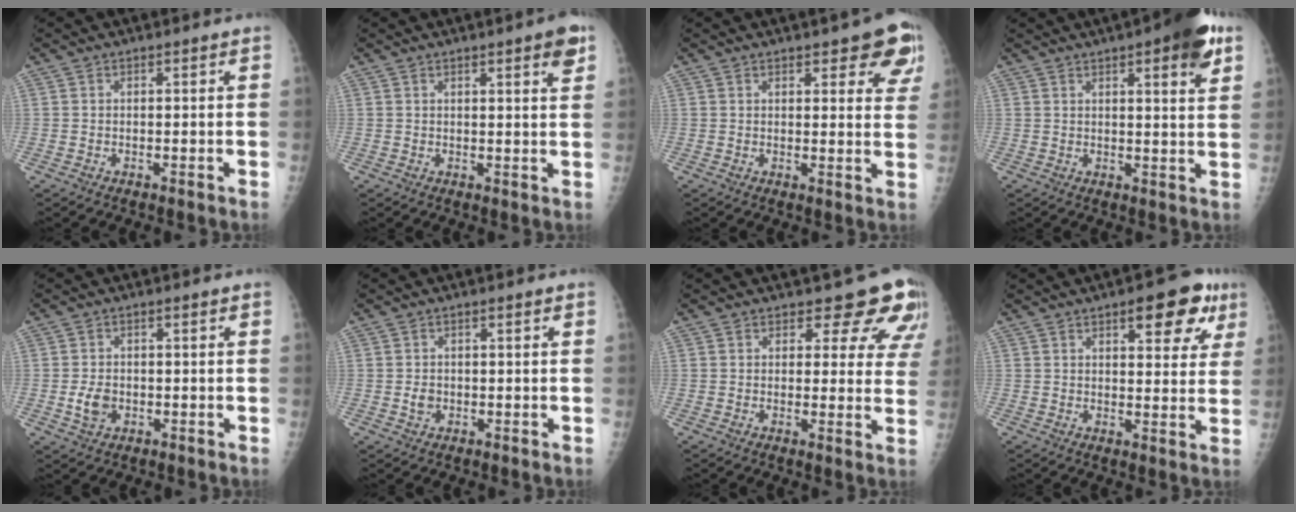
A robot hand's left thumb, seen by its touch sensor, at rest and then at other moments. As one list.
[{"total": 4.3, "force": [2.5, 0.6, 3.5], "torque": [-0.040, -0.011, 0.029]}, {"total": 9.1, "force": [5.4, 3.2, 6.6], "torque": [-0.043, -0.022, 0.058]}, {"total": 10.3, "force": [5.4, 2.4, 8.4], "torque": [-0.095, -0.018, 0.064]}, {"total": 3.7, "force": [-1.1, 2.8, 2.2], "torque": [-0.036, 0.001, -0.015]}, {"total": 1.8, "force": [-0.5, 1.6, 0.7], "torque": [-0.006, 0.002, -0.007]}, {"total": 9.7, "force": [7.6, 4.9, 3.6], "torque": [0.010, -0.039, 0.061]}, {"total": 10.7, "force": [5.4, 4.4, 8.1], "torque": [-0.062, -0.016, 0.062]}]